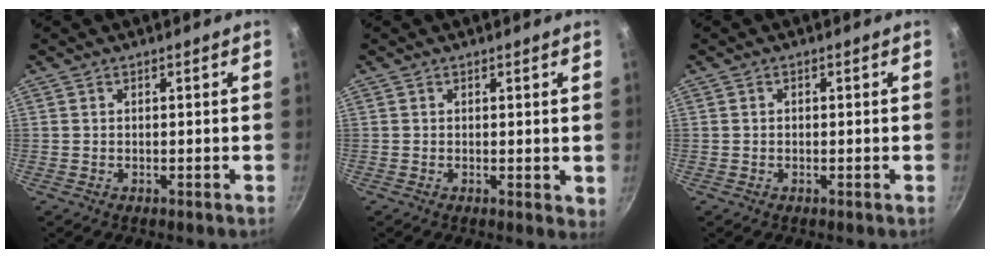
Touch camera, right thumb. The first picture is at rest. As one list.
[{"total": 1.8, "force": [0.5, 1.0, 1.5], "torque": [-0.017, -0.003, 0.006]}, {"total": 0.8, "force": [0.0, 0.6, 0.5], "torque": [-0.007, 0.005, -0.001]}]